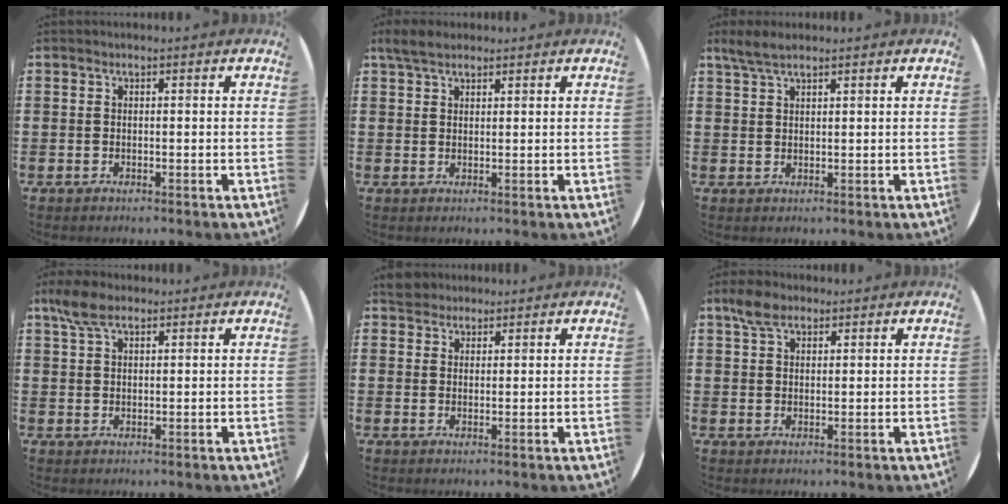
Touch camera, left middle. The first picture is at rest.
{"total": 3.0, "force": [2.4, 1.1, 1.4], "torque": [-0.024, 0.004, 0.044]}
{"total": 2.9, "force": [2.3, 0.7, 1.7], "torque": [-0.038, 0.004, 0.042]}
{"total": 4.2, "force": [2.8, 1.9, 2.5], "torque": [-0.047, 0.005, 0.051]}
{"total": 2.8, "force": [2.5, 1.2, 0.1], "torque": [-0.001, 0.003, 0.048]}
{"total": 3.8, "force": [2.7, 1.9, 1.8], "torque": [-0.032, 0.006, 0.049]}